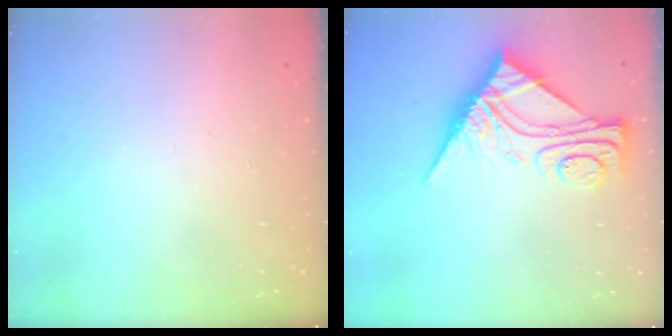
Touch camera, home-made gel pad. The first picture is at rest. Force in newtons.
{"total": 11.1, "press": 11.0, "slide": 1.0}